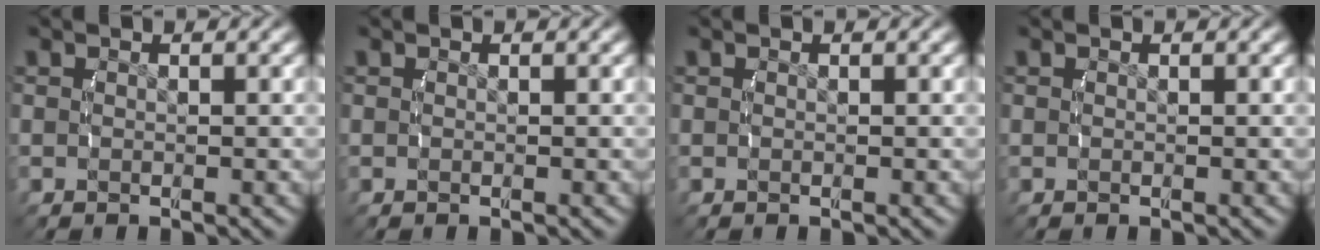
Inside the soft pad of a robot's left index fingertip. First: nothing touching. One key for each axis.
{"total": 0.0}
{"total": 0.0}
{"total": 0.0}